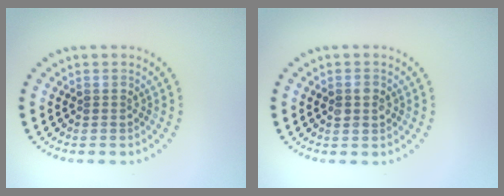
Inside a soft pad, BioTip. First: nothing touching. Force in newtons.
{"total": 1.9, "press": 1.9, "slide": 0.1}